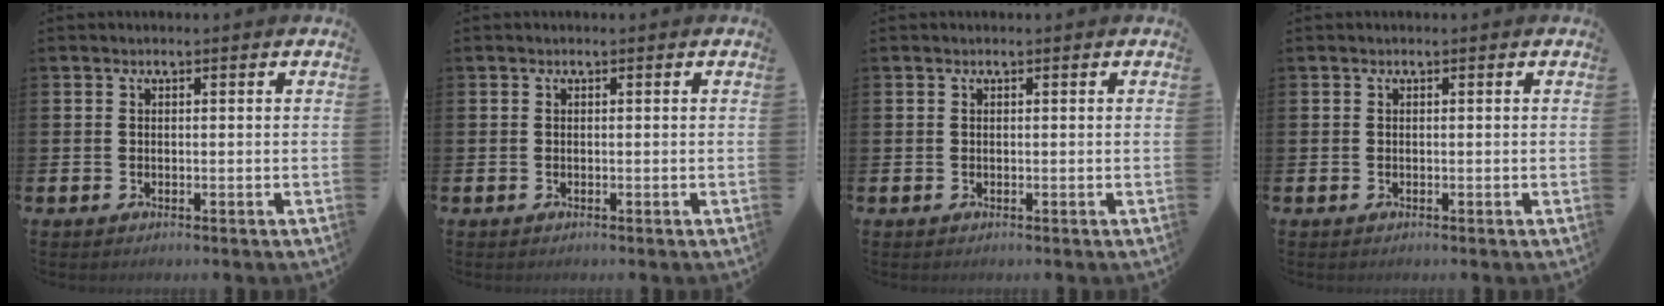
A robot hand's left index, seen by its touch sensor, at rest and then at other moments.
{"total": 0.0}
{"total": 0.0}
{"total": 0.0}